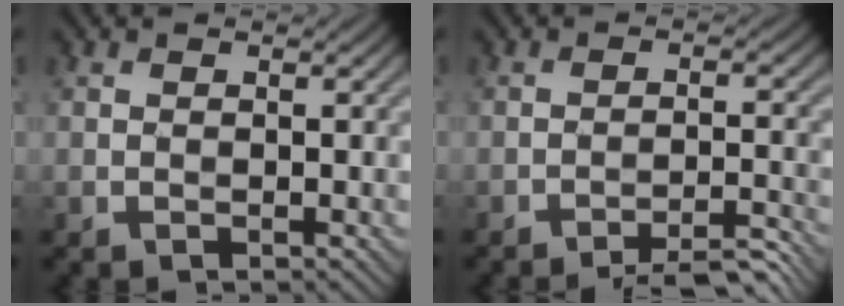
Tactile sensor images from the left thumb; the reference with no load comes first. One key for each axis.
{"total": 4.7, "fx": -4.2, "fy": 0.0, "fz": 2.1, "tx": -0.030, "ty": 0.016, "tz": -0.069}